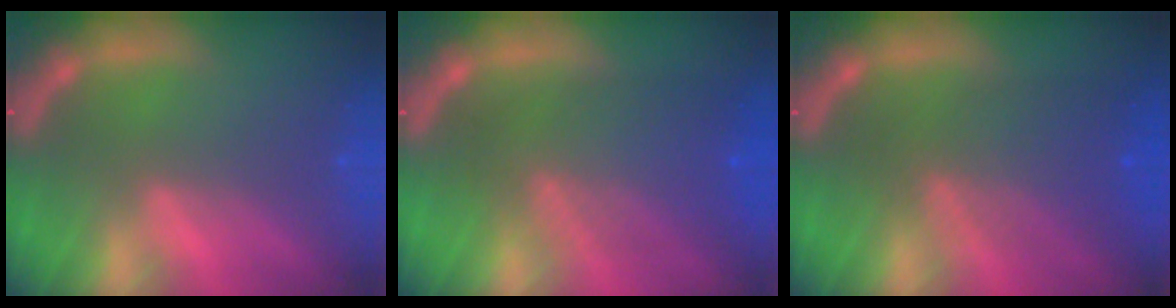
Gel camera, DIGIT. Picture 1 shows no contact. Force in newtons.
{"total": 8.0}
{"total": 6.6}